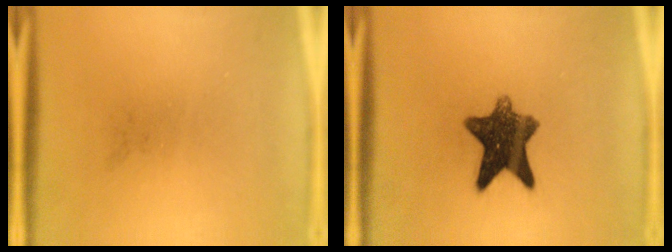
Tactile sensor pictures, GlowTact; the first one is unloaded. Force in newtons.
{"total": 9.8}